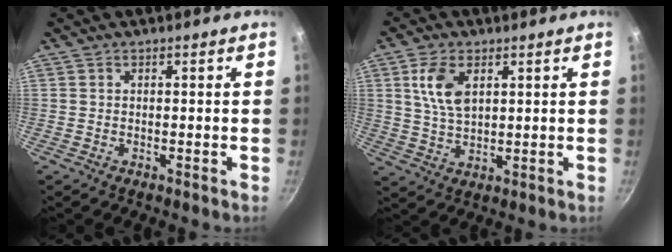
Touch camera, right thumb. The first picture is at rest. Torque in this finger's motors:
{"motor_torque": [1.05, 1.17, 0.97, 0.15, 0.12]}